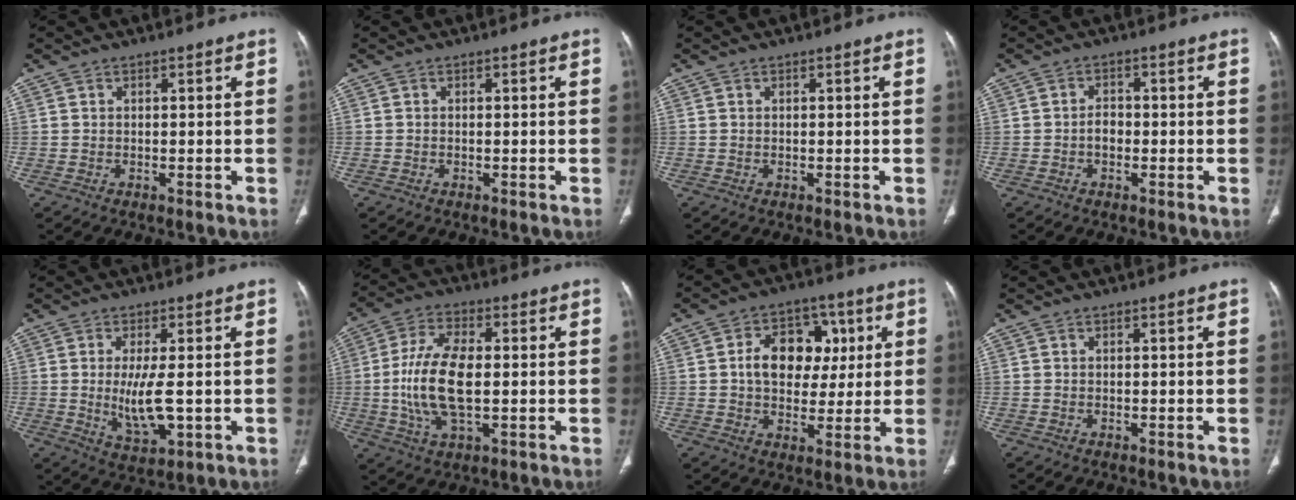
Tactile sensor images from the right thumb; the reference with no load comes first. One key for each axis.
{"total": 0.0}
{"total": 0.0}
{"total": 2.5, "fx": -0.7, "fy": 1.7, "fz": 1.6, "tx": -0.017, "ty": 0.010, "tz": -0.016}
{"total": 7.8, "fx": -0.3, "fy": 2.7, "fz": 7.3, "tx": -0.141, "ty": -0.021, "tz": 0.003}
{"total": 13.4, "fx": -0.4, "fy": 6.4, "fz": 11.8, "tx": -0.242, "ty": 0.005, "tz": -0.007}
{"total": 12.7, "fx": 2.1, "fy": 9.4, "fz": 8.2, "tx": -0.082, "ty": 0.010, "tz": 0.033}
{"total": 0.0}